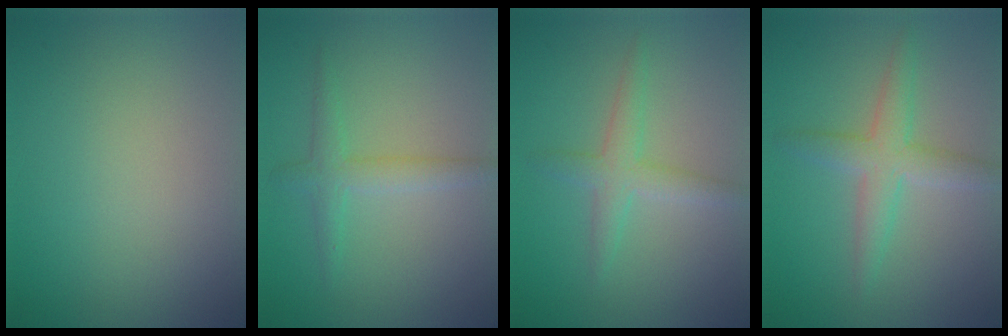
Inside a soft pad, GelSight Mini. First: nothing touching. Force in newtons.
{"total": 2.3, "press": 2.3, "slide": 0.1}
{"total": 2.6, "press": 2.6, "slide": 0.0}
{"total": 3.5, "press": 3.5, "slide": 0.2}